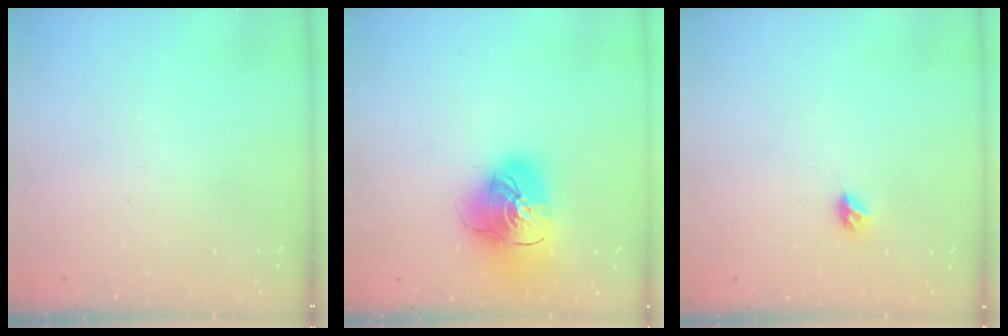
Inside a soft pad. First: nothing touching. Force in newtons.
{"total": 16.9, "press": 16.8, "slide": 2.0}
{"total": 3.3, "press": 3.2, "slide": 0.8}